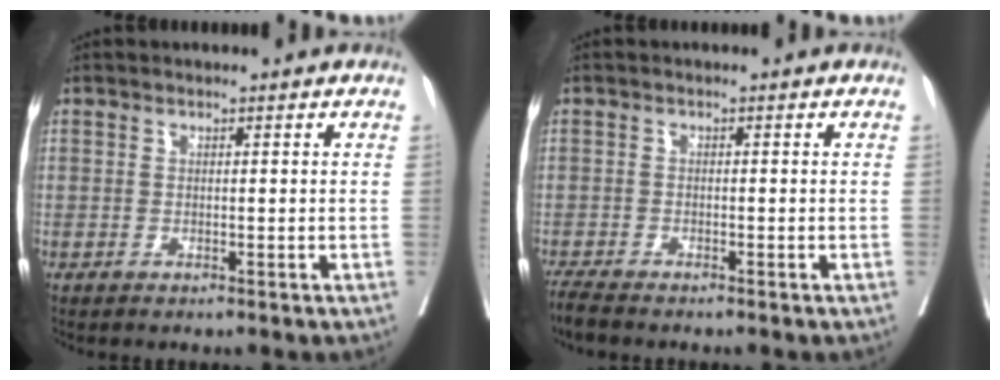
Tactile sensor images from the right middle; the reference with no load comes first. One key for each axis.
{"total": 2.9, "fx": -2.6, "fy": 0.0, "fz": 1.1, "tx": -0.024, "ty": -0.010, "tz": -0.050}